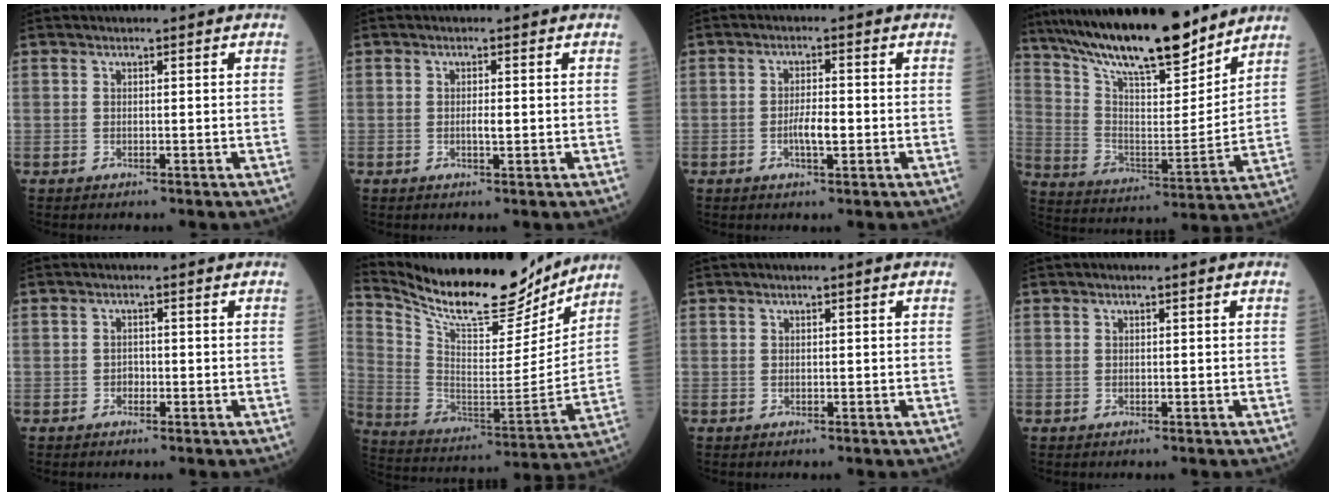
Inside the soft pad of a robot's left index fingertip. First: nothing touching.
{"total": 1.4, "force": [-0.1, 0.3, 1.4], "torque": [-0.028, 0.000, -0.001]}
{"total": 3.5, "force": [-0.8, 0.9, 3.2], "torque": [-0.062, 0.001, -0.014]}
{"total": 21.1, "force": [17.6, 3.5, 11.1], "torque": [-0.198, 0.002, 0.302]}
{"total": 1.0, "force": [-0.4, 0.8, 0.5], "torque": [-0.006, 0.004, -0.009]}
{"total": 21.3, "force": [18.8, 4.9, 8.9], "torque": [-0.172, -0.021, 0.308]}
{"total": 0.9, "force": [0.4, 0.1, 0.8], "torque": [-0.016, 0.007, 0.005]}
{"total": 1.2, "force": [0.5, 0.2, 1.1], "torque": [-0.022, 0.009, 0.006]}